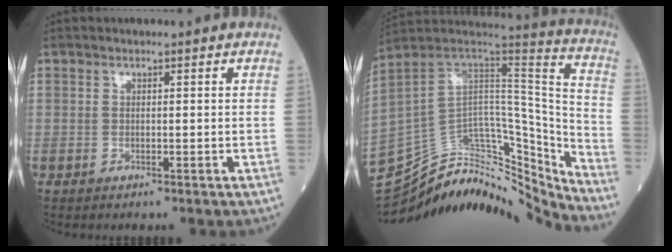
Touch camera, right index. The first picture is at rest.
{"total": 26.6, "force": [-24.9, 5.3, 7.7], "torque": [-0.104, 0.050, -0.371]}